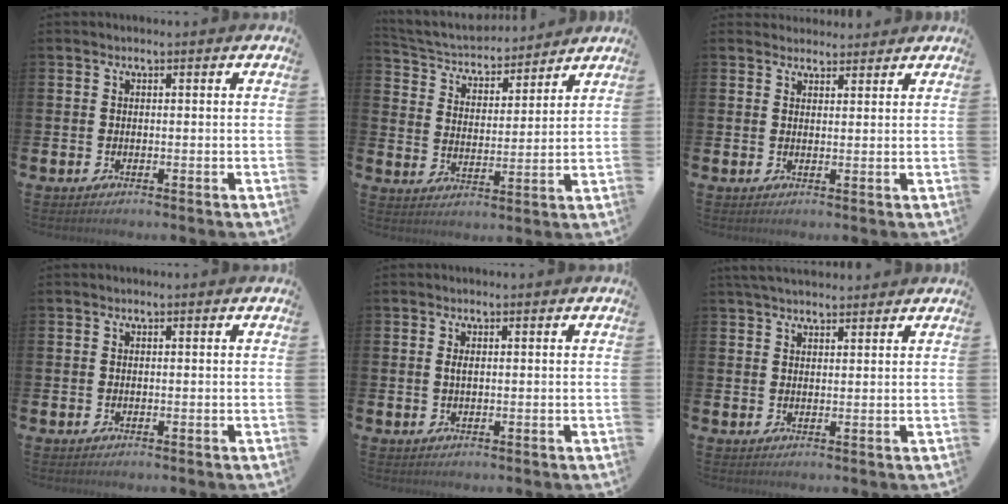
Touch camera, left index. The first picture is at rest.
{"total": 5.0, "force": [4.7, 1.7, 0.6], "torque": [-0.038, -0.038, 0.076]}
{"total": 2.6, "force": [2.5, 0.8, -0.2], "torque": [0.014, -0.012, 0.043]}
{"total": 0.0}
{"total": 1.1, "force": [0.3, 0.4, 0.9], "torque": [-0.016, 0.002, 0.003]}
{"total": 3.5, "force": [3.2, 0.8, 0.9], "torque": [-0.018, -0.008, 0.059]}